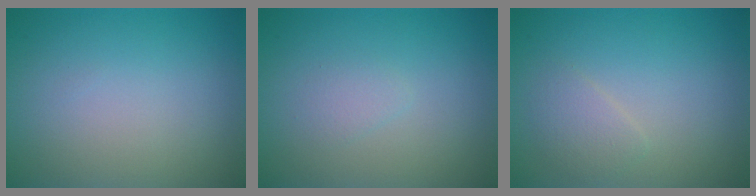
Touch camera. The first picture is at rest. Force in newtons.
{"total": 0.9, "press": 0.9, "slide": 0.1}
{"total": 1.5, "press": 1.5, "slide": 0.1}